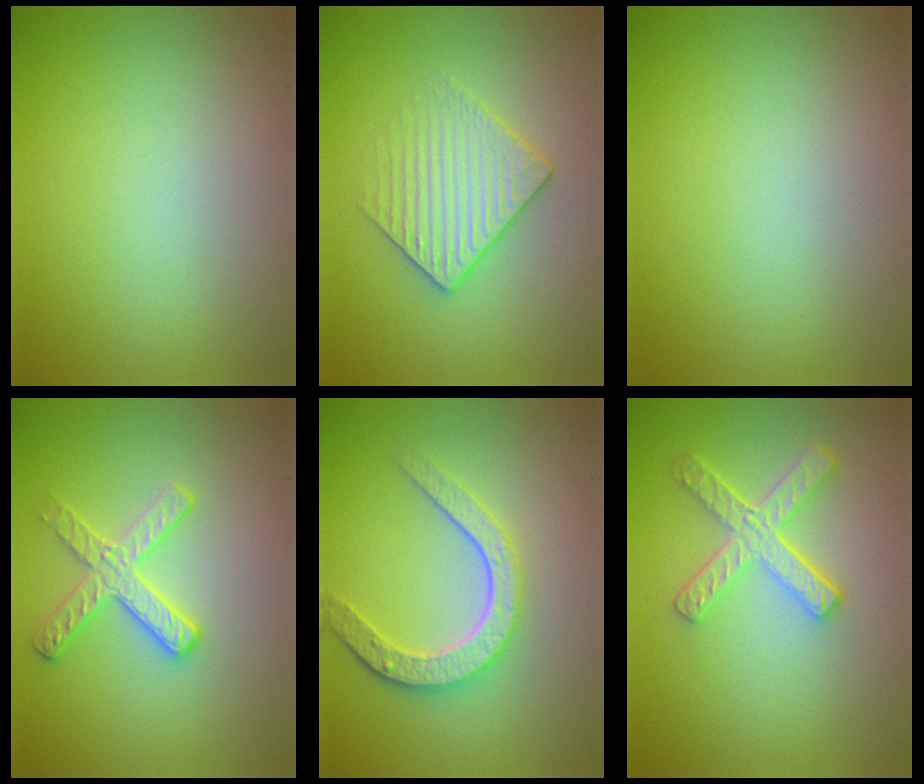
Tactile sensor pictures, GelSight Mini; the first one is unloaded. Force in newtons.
{"total": 3.1, "press": 2.9, "slide": 1.2}
{"total": 0.0}
{"total": 2.8, "press": 2.8, "slide": 0.3}
{"total": 4.6, "press": 3.5, "slide": 2.9}
{"total": 4.5, "press": 3.3, "slide": 3.1}